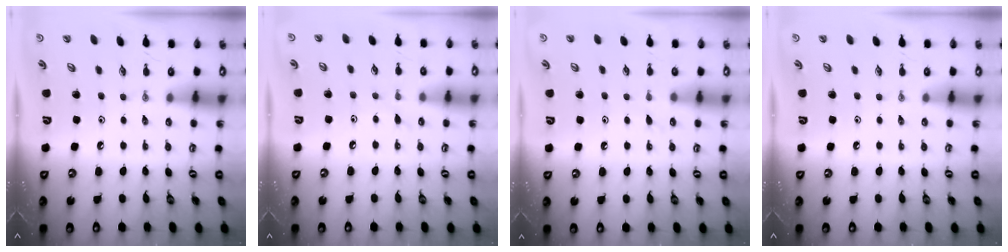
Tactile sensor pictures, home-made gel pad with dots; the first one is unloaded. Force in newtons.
{"total": 4.9, "press": 4.9, "slide": 0.5}
{"total": 5.1, "press": 5.1, "slide": 0.7}
{"total": 0.0}